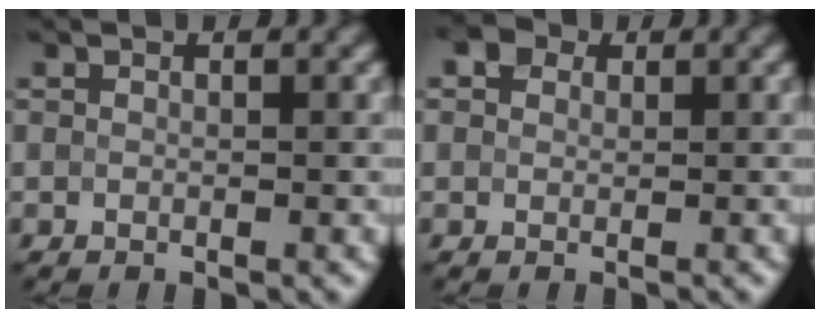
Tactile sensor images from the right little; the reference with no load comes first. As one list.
[{"total": 2.0, "force": [1.0, 1.6, 0.8], "torque": [-0.010, 0.009, 0.003]}]